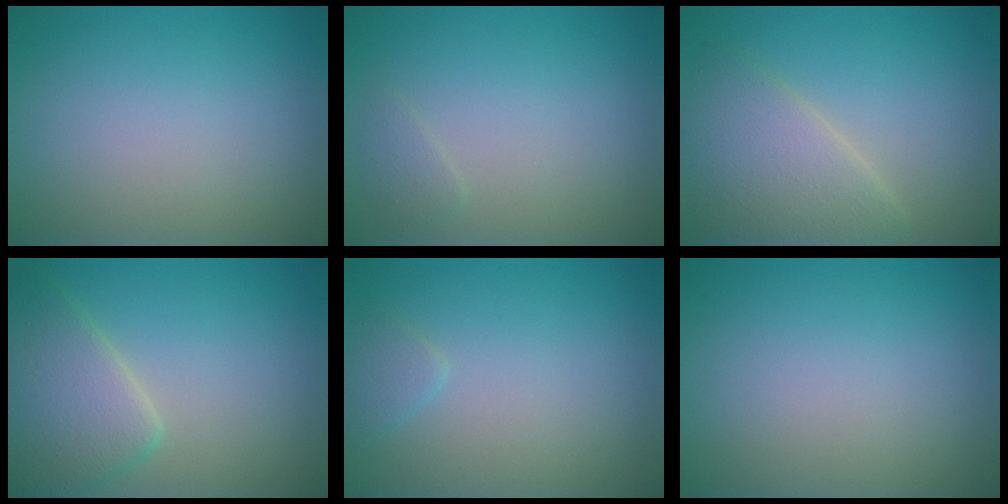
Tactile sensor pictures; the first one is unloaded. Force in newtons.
{"total": 0.9, "press": 0.9, "slide": 0.0}
{"total": 4.7, "press": 4.7, "slide": 0.4}
{"total": 4.9, "press": 4.9, "slide": 0.2}
{"total": 1.1, "press": 1.1, "slide": 0.1}
{"total": 0.0}